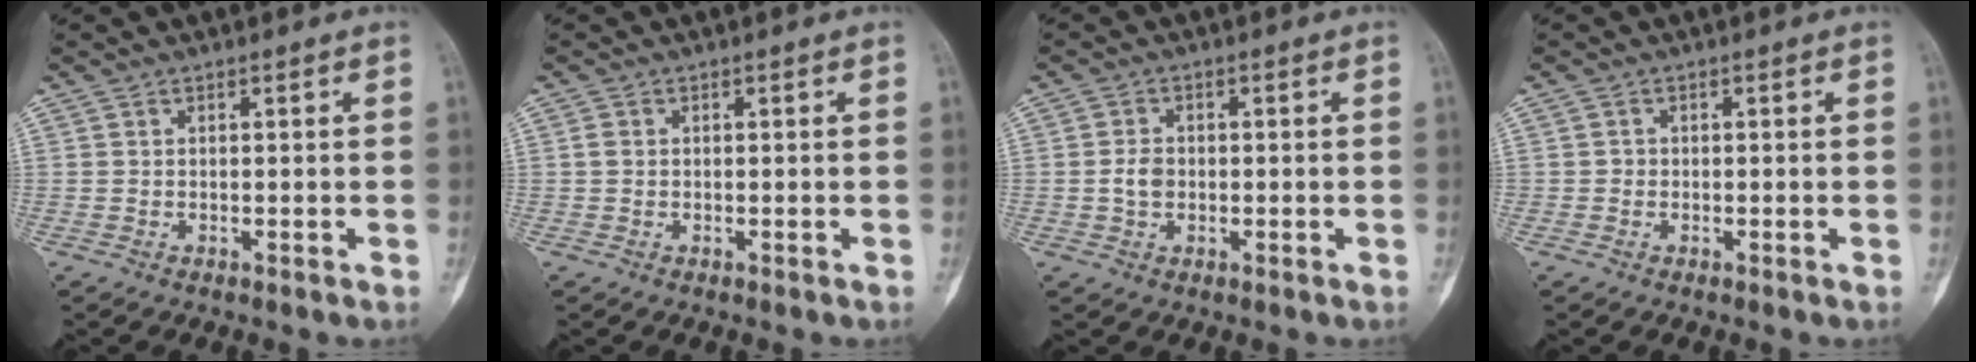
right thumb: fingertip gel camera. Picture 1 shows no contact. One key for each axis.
{"total": 1.0, "fx": 0.0, "fy": 0.8, "fz": 0.6, "tx": -0.010, "ty": 0.001, "tz": 0.000}
{"total": 3.0, "fx": -0.3, "fy": 2.3, "fz": 2.0, "tx": -0.031, "ty": 0.007, "tz": -0.010}
{"total": 0.8, "fx": -0.1, "fy": 0.8, "fz": 0.2, "tx": 0.002, "ty": 0.003, "tz": -0.003}